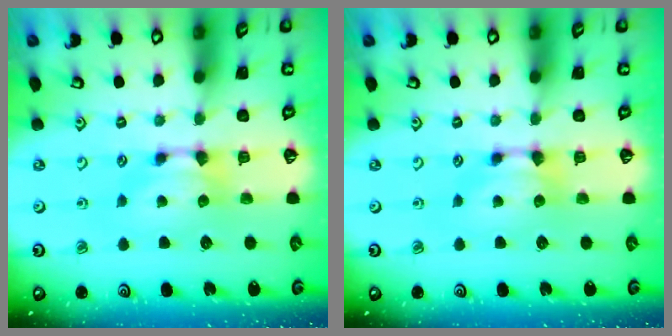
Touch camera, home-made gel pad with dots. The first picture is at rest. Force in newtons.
{"total": 0.0}